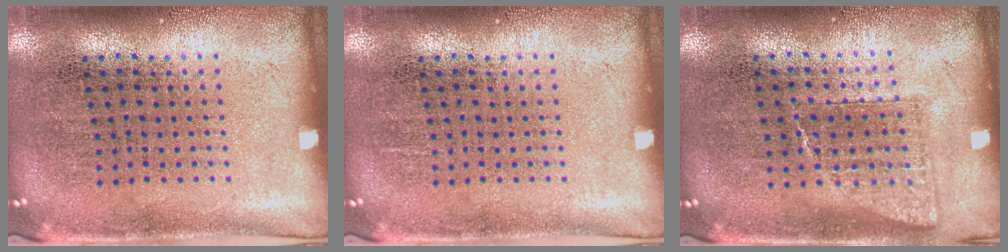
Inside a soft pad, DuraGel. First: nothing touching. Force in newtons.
{"total": 0.0}
{"total": 0.8, "press": 0.7, "slide": 0.2}